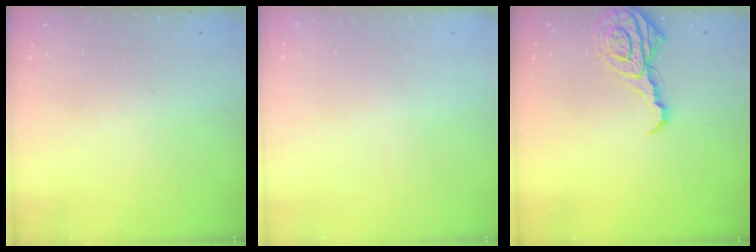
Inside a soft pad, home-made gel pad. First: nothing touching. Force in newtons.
{"total": 0.0}
{"total": 11.3, "press": 11.2, "slide": 1.3}